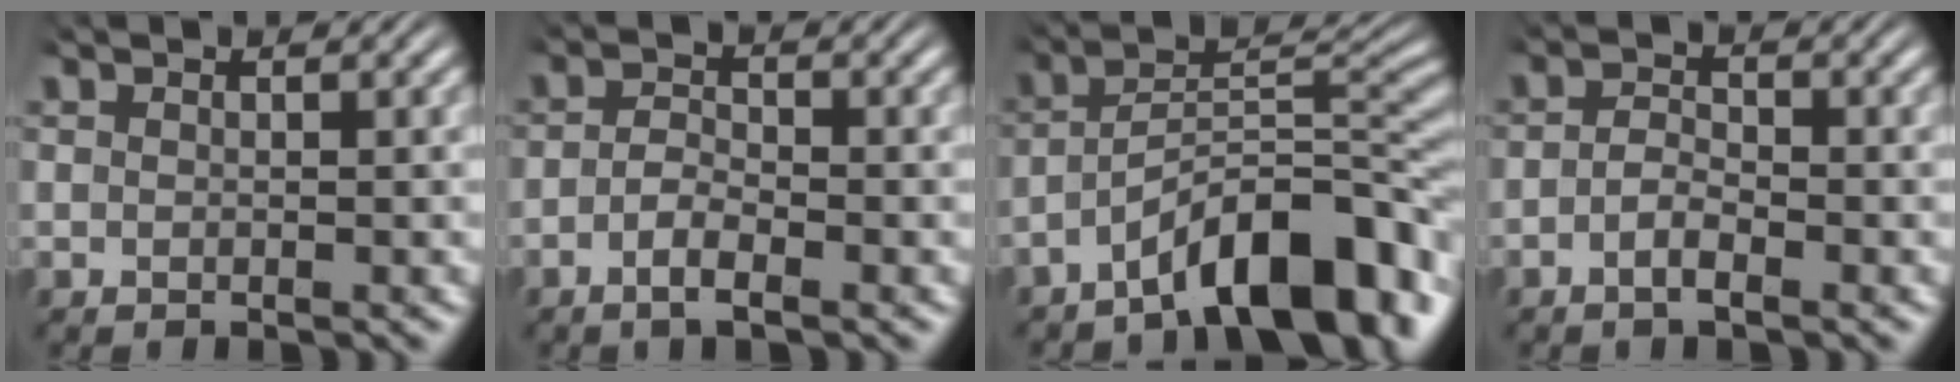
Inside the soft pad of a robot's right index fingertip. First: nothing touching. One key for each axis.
{"total": 2.4, "fx": -1.6, "fy": 0.9, "fz": 1.5, "tx": -0.034, "ty": -0.011, "tz": -0.028}
{"total": 9.5, "fx": -4.2, "fy": 4.1, "fz": 7.5, "tx": -0.111, "ty": -0.015, "tz": -0.063}
{"total": 2.1, "fx": -1.4, "fy": 0.9, "fz": 1.3, "tx": -0.026, "ty": -0.010, "tz": -0.026}